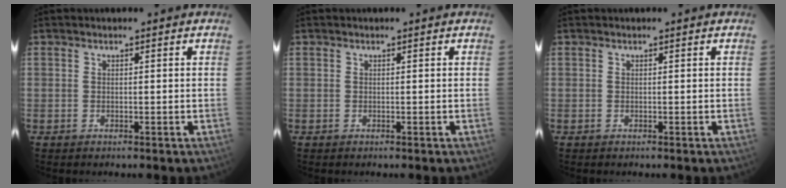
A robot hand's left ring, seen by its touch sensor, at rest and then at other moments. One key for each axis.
{"total": 0.0}
{"total": 0.0}